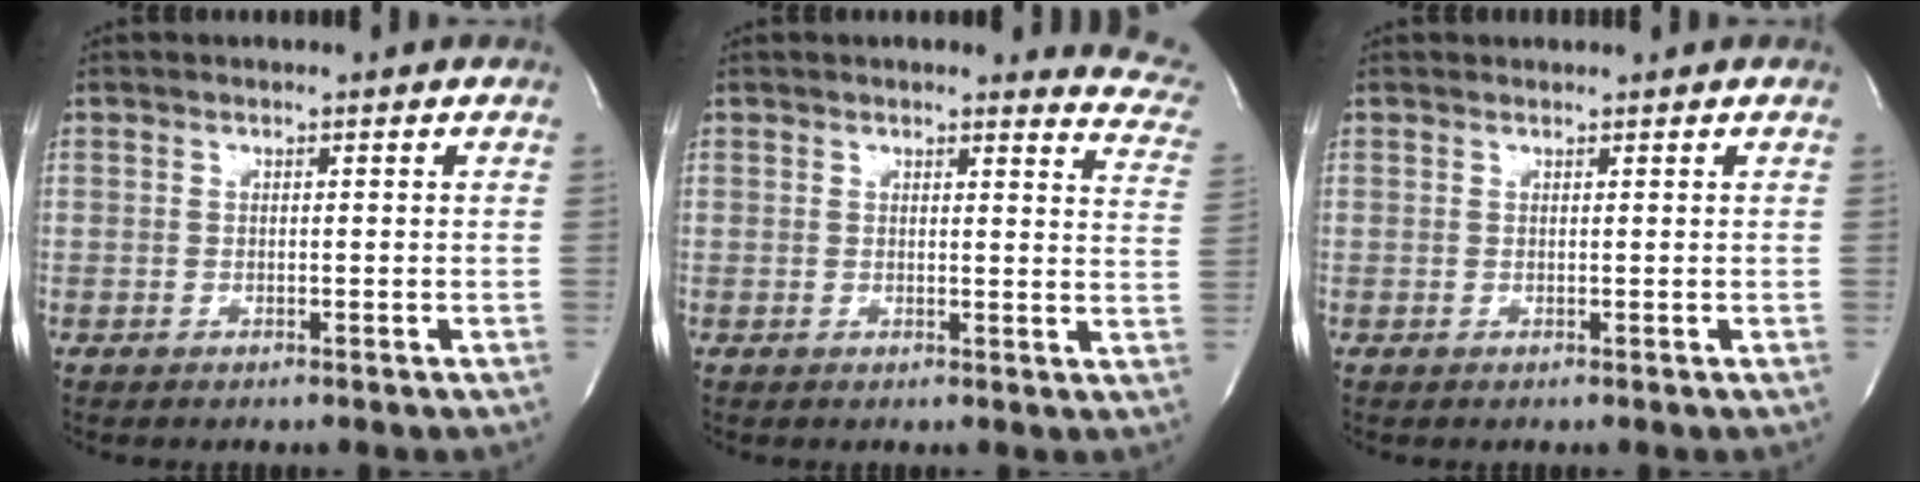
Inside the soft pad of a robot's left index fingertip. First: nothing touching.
{"total": 9.7, "force": [9.2, 1.5, 2.6], "torque": [0.001, -0.053, 0.064]}
{"total": 1.0, "force": [1.0, 0.1, 0.0], "torque": [-0.009, 0.009, 0.017]}